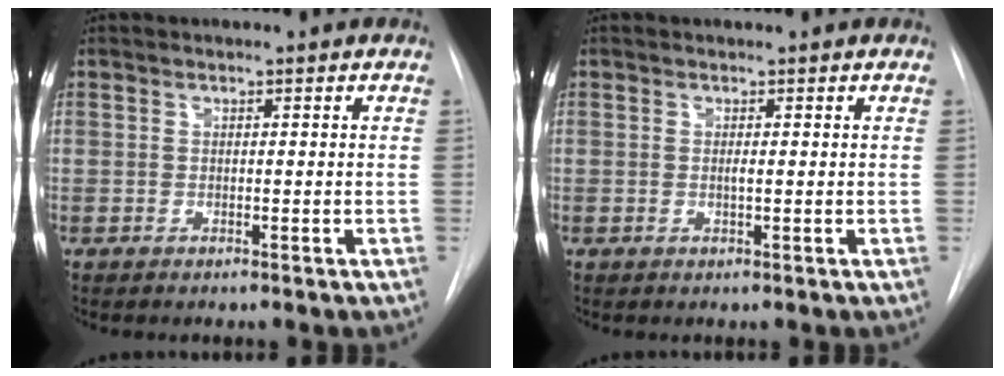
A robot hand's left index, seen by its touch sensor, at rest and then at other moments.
{"total": 0.8, "force": [-0.6, 0.0, 0.5], "torque": [-0.013, -0.003, -0.008]}